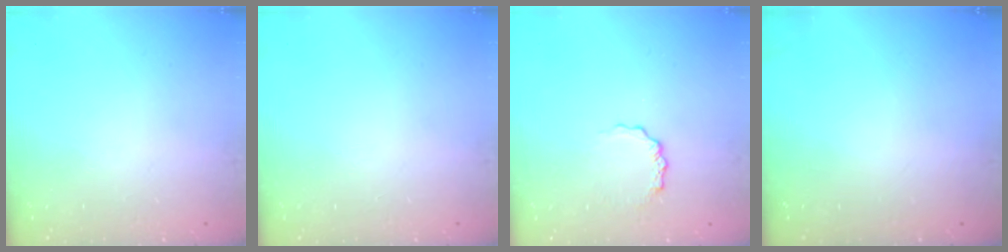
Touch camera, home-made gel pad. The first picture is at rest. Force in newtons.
{"total": 0.0}
{"total": 3.7, "press": 3.6, "slide": 0.5}
{"total": 0.0}